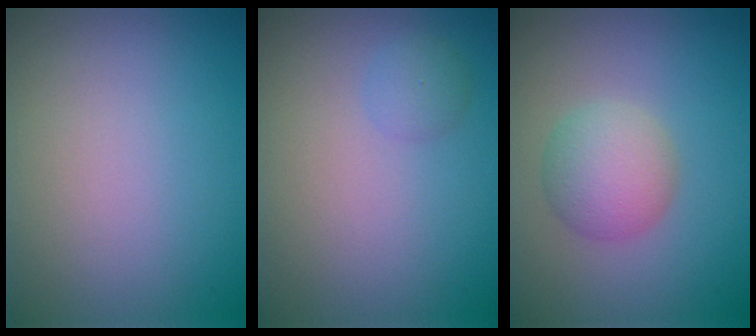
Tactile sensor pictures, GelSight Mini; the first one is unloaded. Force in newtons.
{"total": 1.4, "press": 1.4, "slide": 0.1}
{"total": 3.5, "press": 3.5, "slide": 0.1}